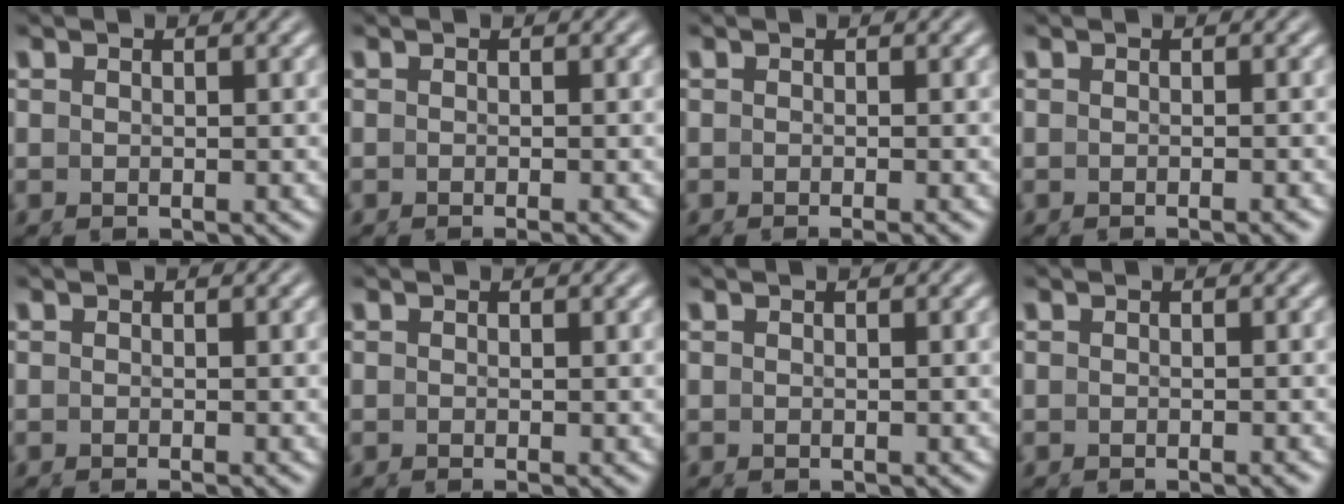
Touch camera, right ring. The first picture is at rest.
{"total": 1.4, "force": [-1.0, 0.0, 1.0], "torque": [-0.009, 0.004, -0.019]}
{"total": 1.8, "force": [-1.3, 0.0, 1.2], "torque": [-0.011, 0.004, -0.022]}
{"total": 1.2, "force": [-0.8, -0.1, 0.8], "torque": [-0.008, 0.006, -0.017]}
{"total": 0.9, "force": [-0.6, 0.0, 0.7], "torque": [-0.003, 0.003, -0.012]}
{"total": 0.6, "force": [-0.3, -0.1, 0.6], "torque": [-0.004, -0.001, -0.004]}
{"total": 0.0}
{"total": 0.8, "force": [-0.5, -0.1, 0.6], "torque": [-0.007, 0.004, -0.011]}